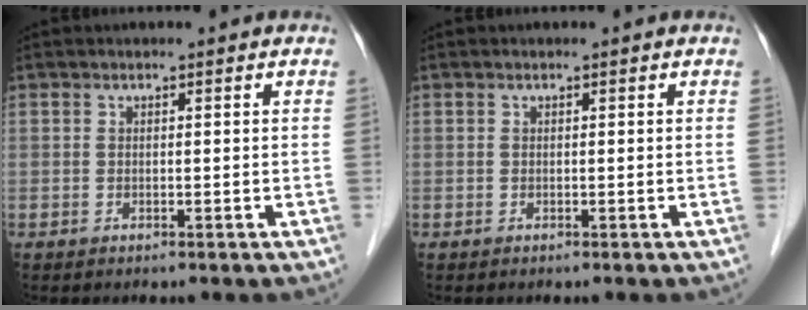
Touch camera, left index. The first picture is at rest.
{"total": 0.0}